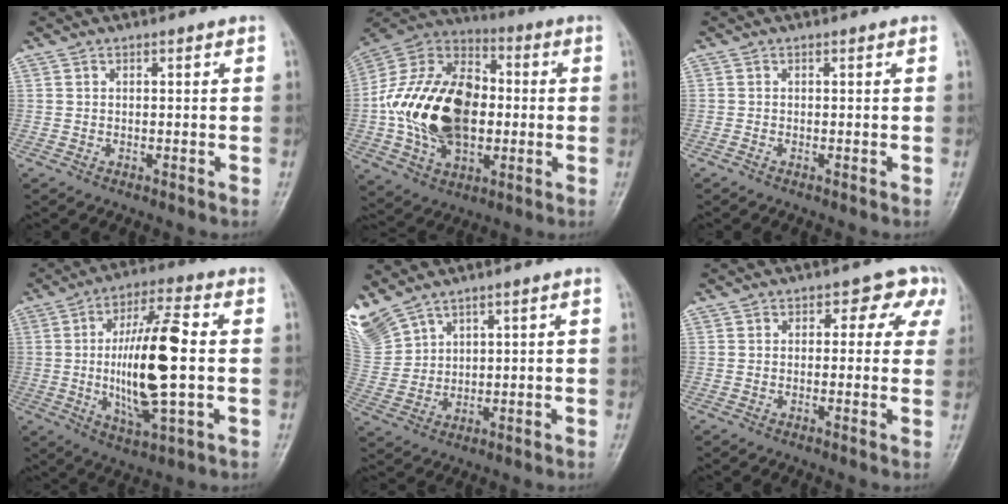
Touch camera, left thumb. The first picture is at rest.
{"total": 24.6, "force": [-1.0, 16.3, 18.4], "torque": [-0.325, 0.019, -0.014]}
{"total": 0.0}
{"total": 17.1, "force": [-0.1, 5.0, 16.4], "torque": [-0.301, 0.002, -0.002]}
{"total": 10.0, "force": [7.3, 5.1, 4.6], "torque": [-0.117, -0.011, 0.166]}
{"total": 5.4, "force": [2.1, 3.9, 3.0], "torque": [0.015, 0.002, 0.011]}